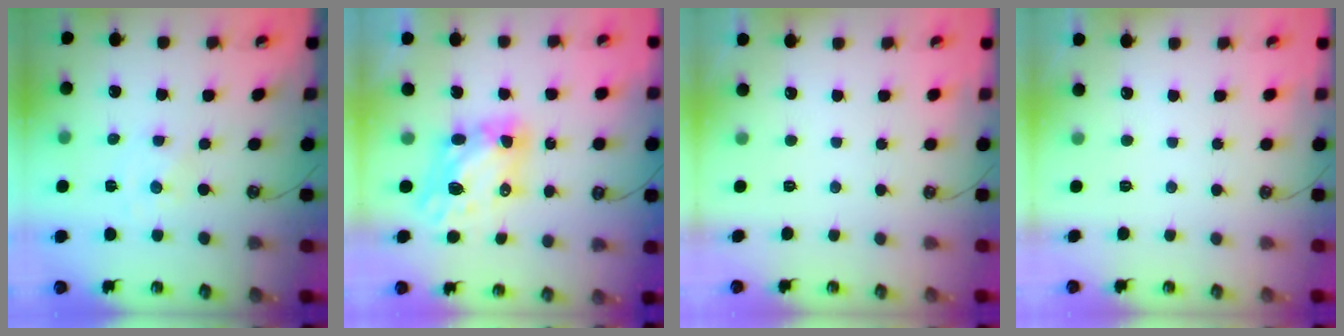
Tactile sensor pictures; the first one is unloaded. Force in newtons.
{"total": 7.0, "press": 7.0, "slide": 0.5}
{"total": 0.0}
{"total": 0.0}